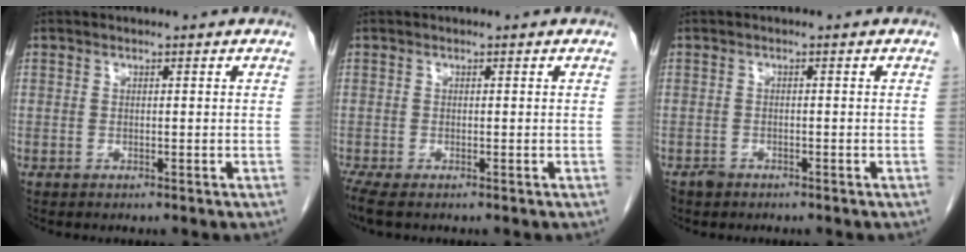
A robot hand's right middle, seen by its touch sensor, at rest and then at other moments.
{"total": 2.9, "force": [-2.3, 0.6, 1.7], "torque": [-0.037, -0.011, -0.041]}
{"total": 1.3, "force": [-1.0, 0.8, 0.2], "torque": [-0.010, 0.001, -0.016]}